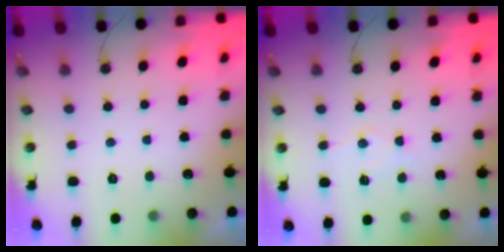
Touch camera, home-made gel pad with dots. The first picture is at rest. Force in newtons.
{"total": 6.4, "press": 6.4, "slide": 0.4}